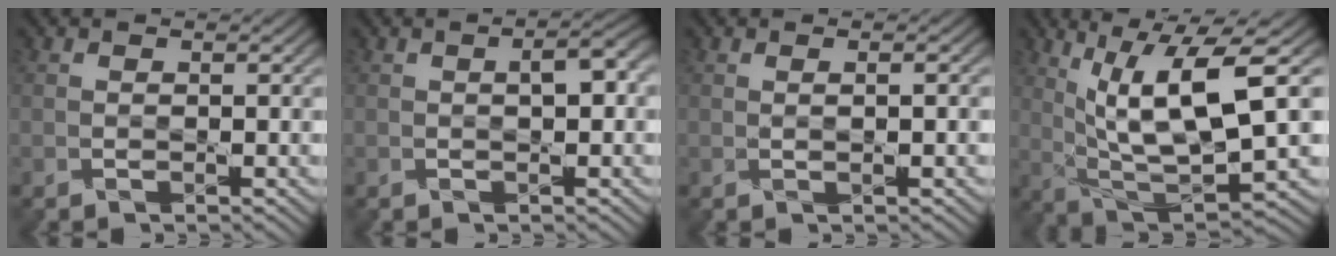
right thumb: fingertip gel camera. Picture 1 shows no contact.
{"total": 2.2, "force": [0.2, 0.9, 2.0], "torque": [-0.034, 0.000, 0.002]}
{"total": 0.8, "force": [0.3, -0.3, 0.7], "torque": [-0.017, 0.006, 0.005]}
{"total": 12.1, "force": [4.0, 3.5, 10.8], "torque": [-0.210, 0.004, 0.078]}